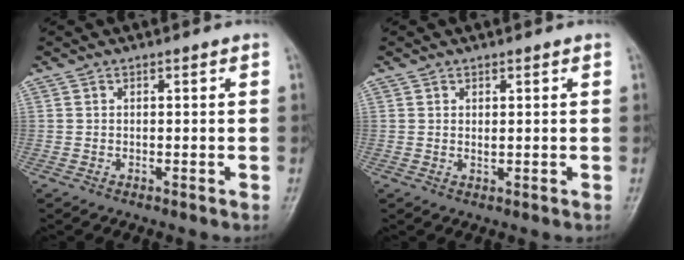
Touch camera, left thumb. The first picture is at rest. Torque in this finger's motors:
{"motor_torque": [-0.08, -0.03, -0.18, -0.06, 0.00]}